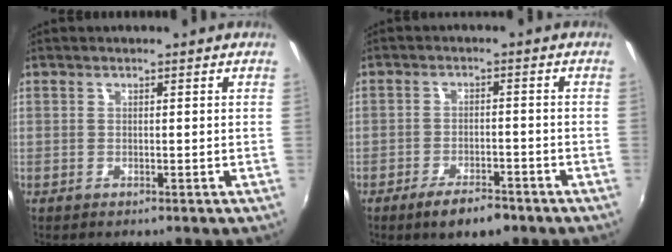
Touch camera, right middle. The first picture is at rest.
{"total": 6.4, "force": [-4.7, 2.4, 3.8], "torque": [-0.084, -0.009, -0.075]}